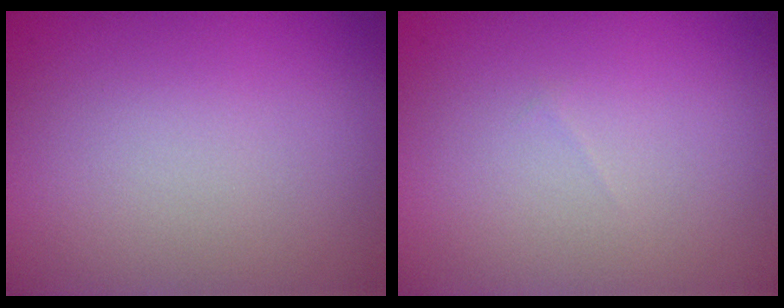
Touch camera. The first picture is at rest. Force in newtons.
{"total": 0.0}